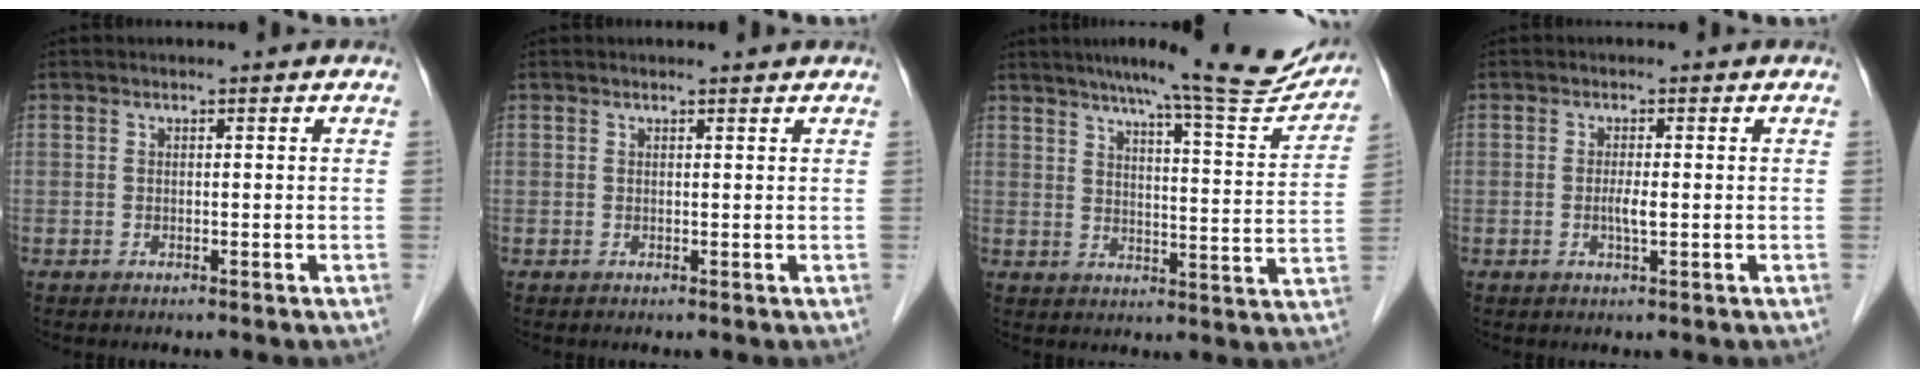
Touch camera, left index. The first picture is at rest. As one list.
[{"total": 1.5, "force": [1.4, 0.3, 0.2], "torque": [-0.002, 0.002, 0.019]}, {"total": 17.9, "force": [16.1, 1.1, 7.8], "torque": [-0.100, -0.039, 0.203]}, {"total": 1.9, "force": [-0.2, 0.3, 1.8], "torque": [-0.034, -0.004, -0.004]}]